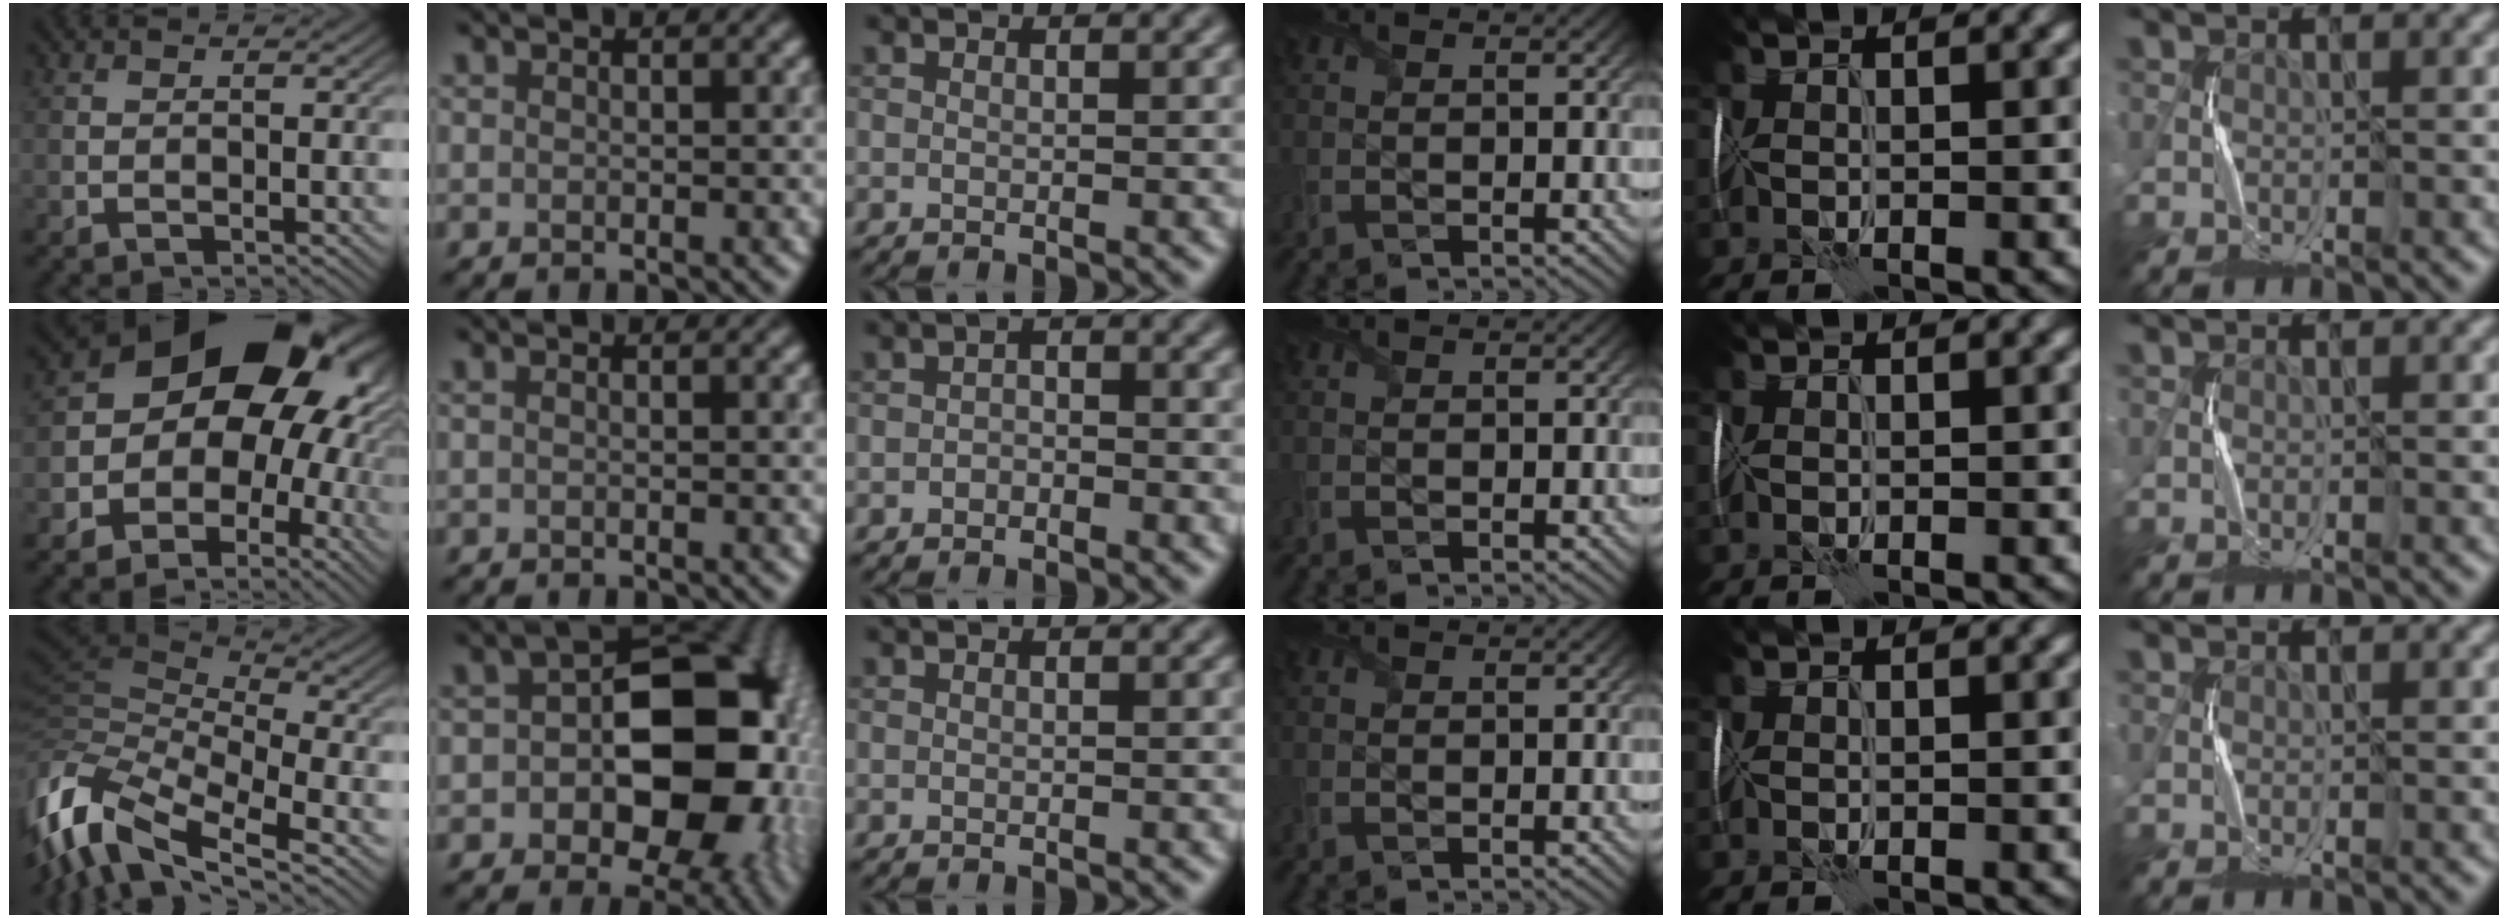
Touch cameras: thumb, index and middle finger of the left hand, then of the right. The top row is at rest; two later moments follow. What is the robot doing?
{"motion": "wrap", "object": "plastic wrap"}